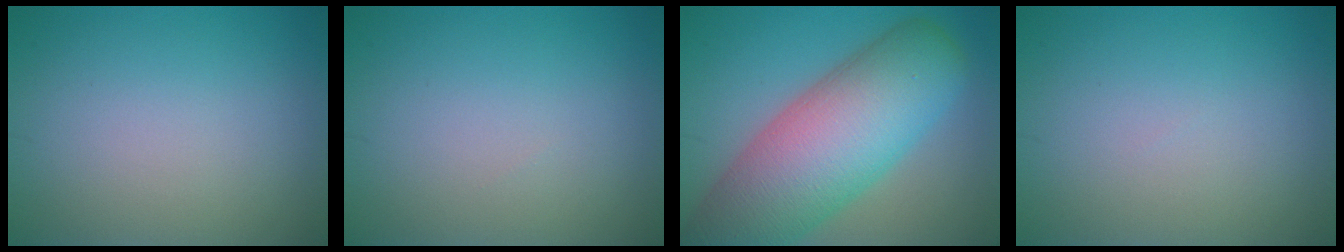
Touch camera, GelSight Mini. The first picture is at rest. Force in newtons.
{"total": 0.0}
{"total": 12.4, "press": 12.4, "slide": 0.7}
{"total": 0.0}